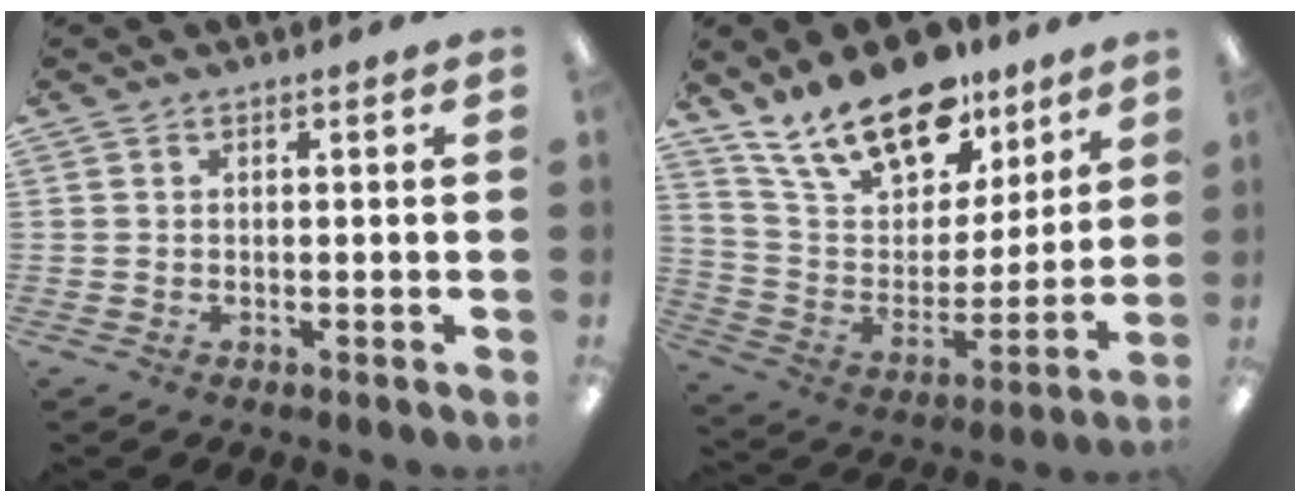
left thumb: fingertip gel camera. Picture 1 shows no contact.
{"total": 21.1, "force": [15.5, 10.2, 10.0], "torque": [-0.188, -0.086, 0.280]}